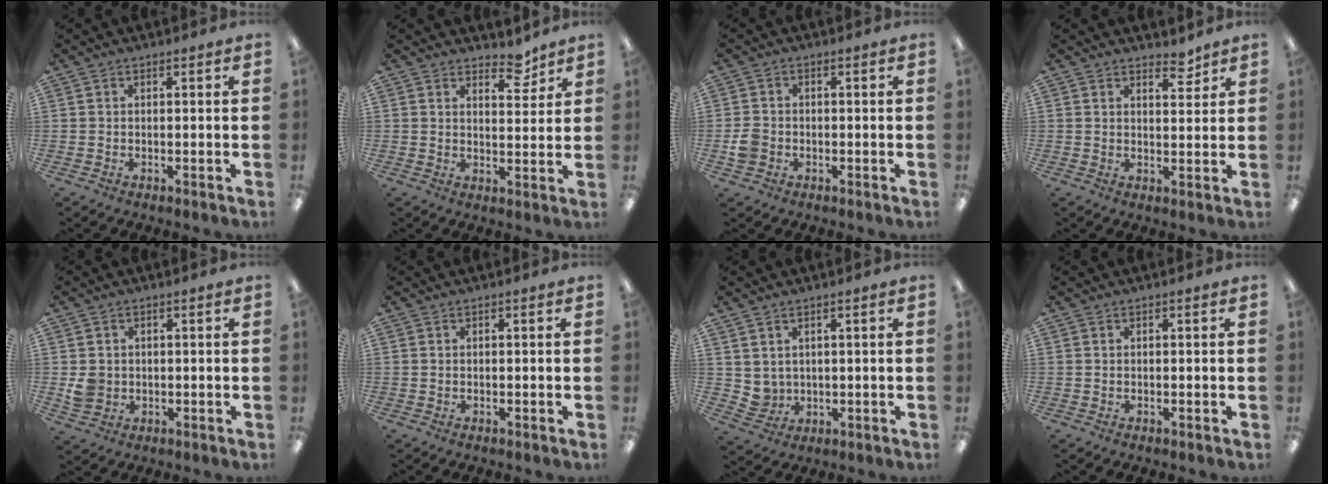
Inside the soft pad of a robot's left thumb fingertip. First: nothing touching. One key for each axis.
{"total": 6.1, "fx": 4.9, "fy": 2.5, "fz": 2.6, "tx": -0.014, "ty": -0.037, "tz": 0.081}
{"total": 3.6, "fx": -1.0, "fy": 3.0, "fz": 1.6, "tx": -0.017, "ty": 0.005, "tz": -0.020}
{"total": 4.1, "fx": 3.6, "fy": 1.5, "fz": 1.4, "tx": -0.001, "ty": -0.025, "tz": 0.059}
{"total": 3.9, "fx": 0.3, "fy": 3.7, "fz": 1.4, "tx": -0.013, "ty": 0.003, "tz": 0.006}
{"total": 0.0}
{"total": 1.2, "fx": 0.9, "fy": 0.8, "fz": 0.2, "tx": 0.003, "ty": -0.002, "tz": 0.014}
{"total": 0.0}